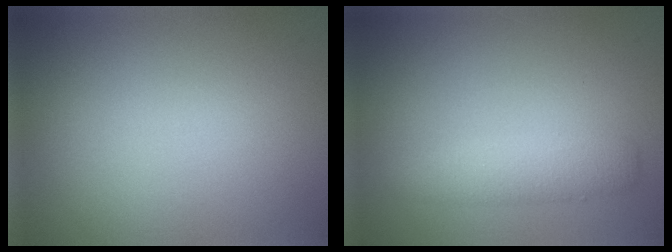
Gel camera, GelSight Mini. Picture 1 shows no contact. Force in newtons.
{"total": 2.9, "press": 2.9, "slide": 0.1}